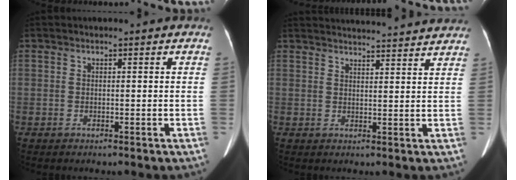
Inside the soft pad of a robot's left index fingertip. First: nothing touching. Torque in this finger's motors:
{"motor_torque": [0.00, -0.63, -0.08, 0.01]}